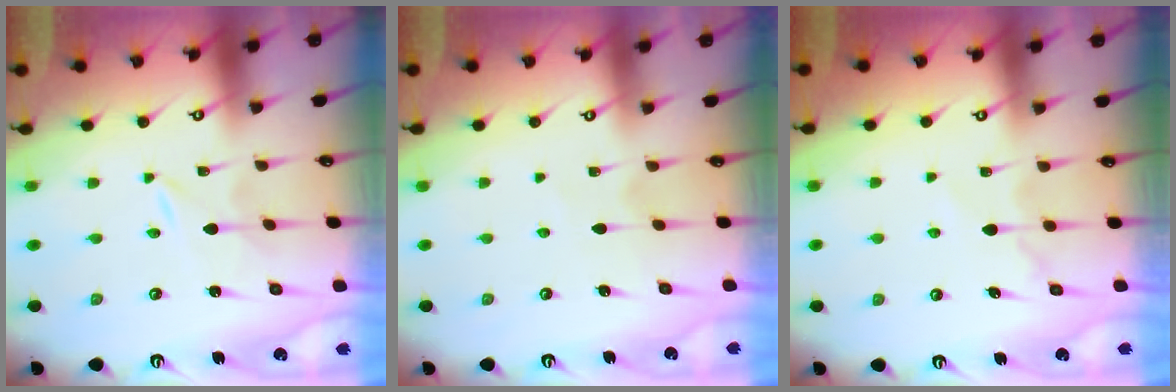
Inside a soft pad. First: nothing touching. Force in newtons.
{"total": 2.8, "press": 2.7, "slide": 0.3}
{"total": 6.0, "press": 6.0, "slide": 0.5}